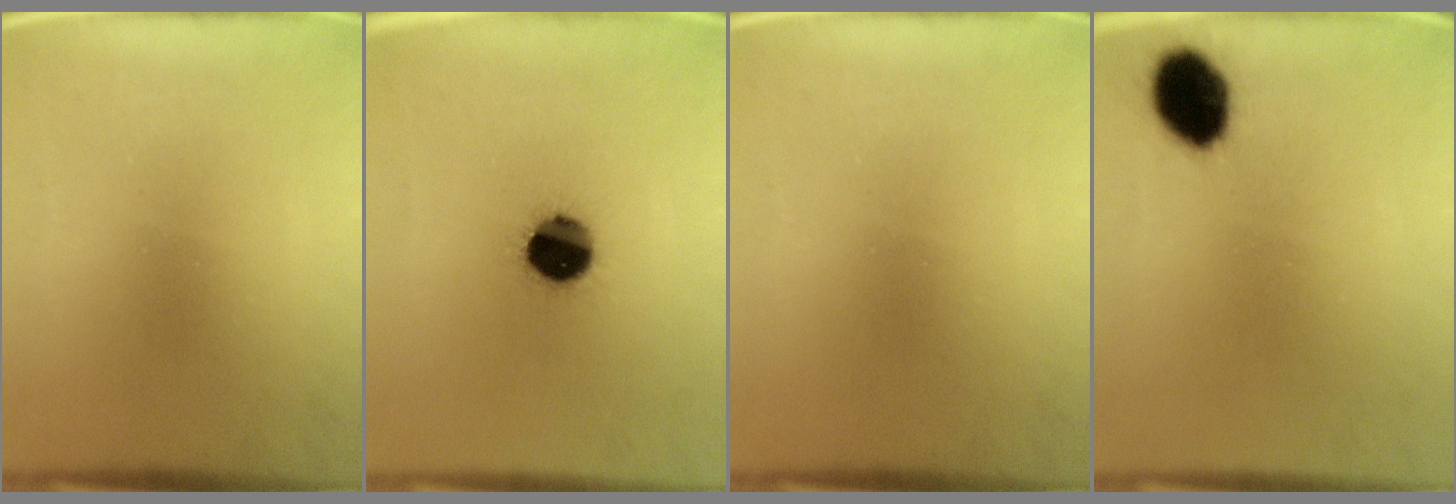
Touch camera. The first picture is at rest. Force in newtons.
{"total": 11.8}
{"total": 0.0}
{"total": 10.7}